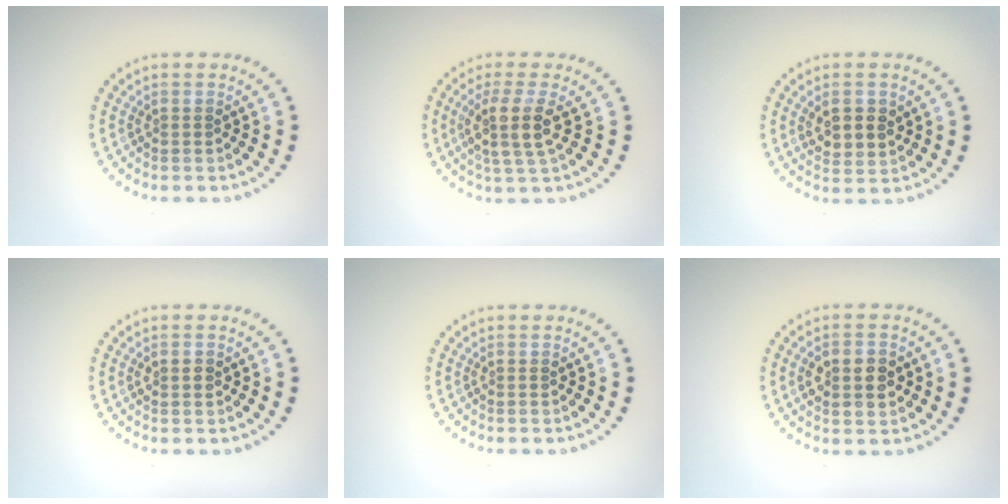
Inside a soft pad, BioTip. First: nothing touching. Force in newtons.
{"total": 3.3, "press": 2.7, "slide": 1.9}
{"total": 3.2, "press": 3.1, "slide": 0.6}
{"total": 1.2, "press": 1.2, "slide": 0.1}
{"total": 0.0}
{"total": 3.8, "press": 3.8, "slide": 0.1}